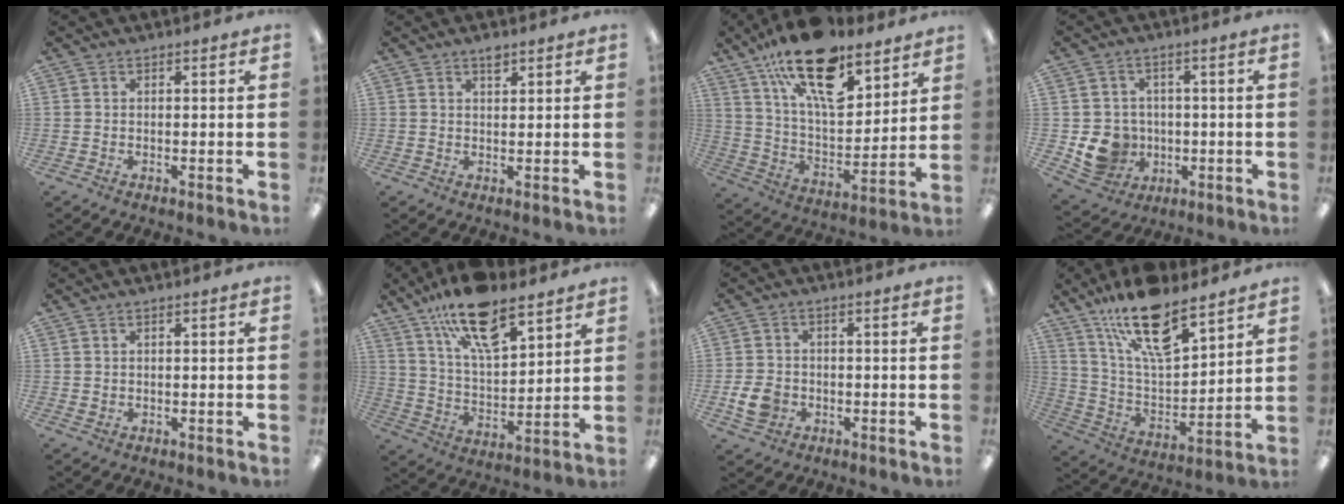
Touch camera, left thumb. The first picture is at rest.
{"total": 2.4, "force": [1.8, 0.9, 1.3], "torque": [-0.013, -0.006, 0.029]}
{"total": 22.1, "force": [14.4, 9.5, 13.8], "torque": [-0.227, -0.079, 0.250]}
{"total": 8.7, "force": [-1.5, 8.1, 2.6], "torque": [-0.070, 0.009, -0.018]}
{"total": 0.8, "force": [0.5, 0.5, 0.4], "torque": [-0.007, 0.003, 0.008]}
{"total": 17.9, "force": [12.2, 7.2, 10.9], "torque": [-0.180, -0.060, 0.209]}
{"total": 5.6, "force": [-1.7, 4.4, 3.0], "torque": [-0.067, 0.006, -0.031]}
{"total": 19.2, "force": [13.4, 7.1, 11.8], "torque": [-0.208, -0.072, 0.231]}